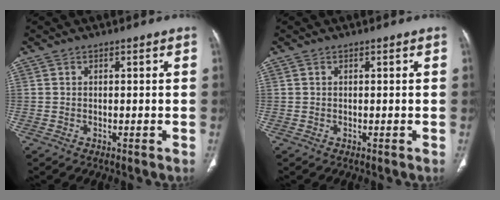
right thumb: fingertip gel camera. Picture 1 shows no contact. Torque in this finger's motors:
{"motor_torque": [0.02, 0.00, 0.10, -0.11, 0.03]}